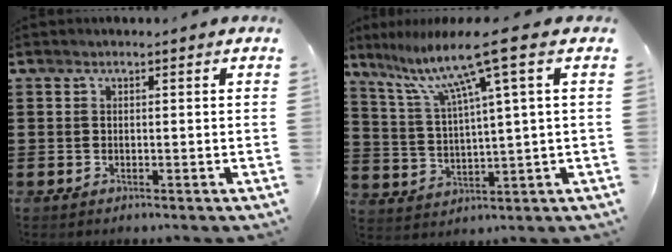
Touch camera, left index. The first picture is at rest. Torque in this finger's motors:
{"motor_torque": [2.14, 0.00, 0.50, 0.21]}